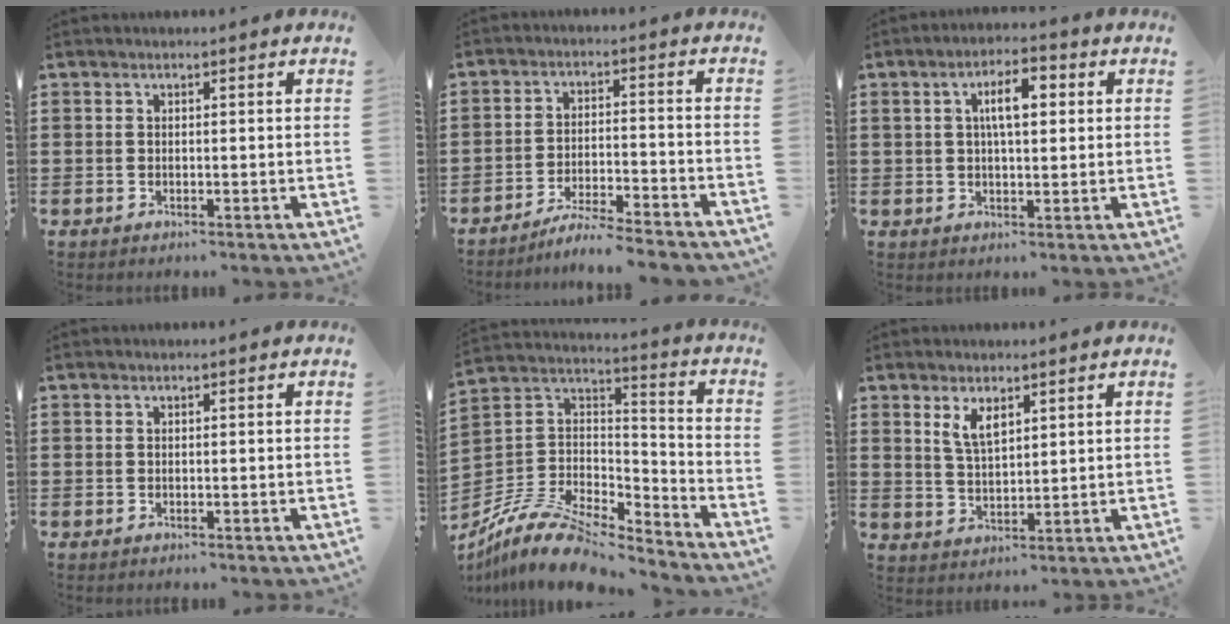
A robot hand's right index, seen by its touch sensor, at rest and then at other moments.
{"total": 5.3, "force": [-5.0, -0.4, 1.6], "torque": [-0.035, -0.008, -0.100]}
{"total": 5.7, "force": [1.5, 2.0, 5.2], "torque": [-0.096, 0.008, 0.022]}
{"total": 0.0}
{"total": 10.3, "force": [-8.7, 3.6, 4.3], "torque": [-0.097, 0.016, -0.173]}
{"total": 3.9, "force": [2.4, 1.7, 2.6], "torque": [-0.058, 0.004, 0.043]}